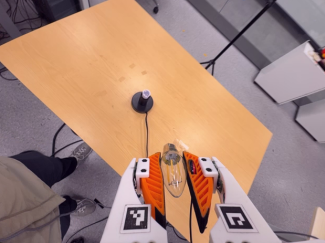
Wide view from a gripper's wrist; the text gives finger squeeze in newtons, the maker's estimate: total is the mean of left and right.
{"total": 17.1, "left": 18.3, "right": 16.0}